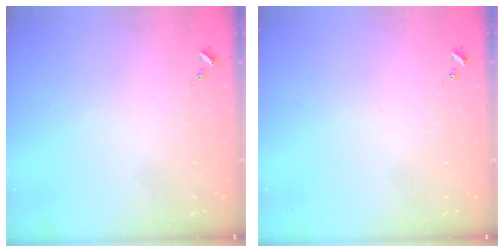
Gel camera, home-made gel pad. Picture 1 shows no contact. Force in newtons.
{"total": 0.0}